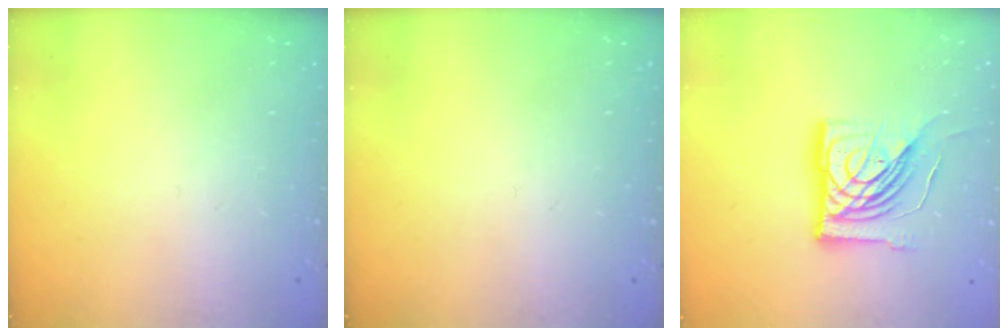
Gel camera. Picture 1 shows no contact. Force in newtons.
{"total": 0.0}
{"total": 16.9, "press": 16.8, "slide": 1.9}